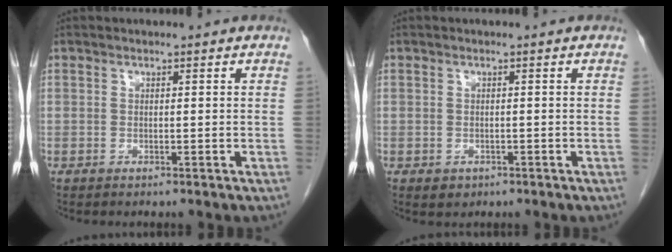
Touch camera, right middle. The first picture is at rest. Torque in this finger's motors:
{"motor_torque": [0.43, -0.08, 0.03, 0.01]}